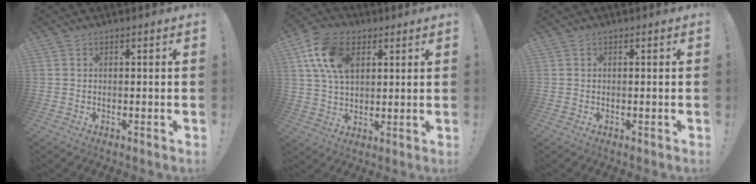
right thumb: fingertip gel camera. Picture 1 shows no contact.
{"total": 15.5, "force": [5.8, 10.2, 10.1], "torque": [-0.186, -0.004, 0.113]}
{"total": 0.0}